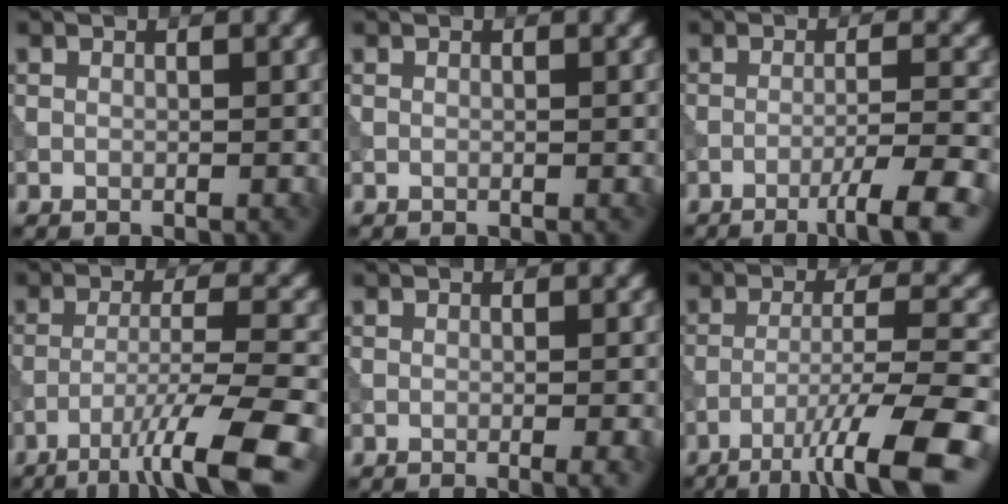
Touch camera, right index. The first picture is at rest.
{"total": 0.0}
{"total": 5.2, "force": [-3.2, 0.5, 4.0], "torque": [-0.065, 0.007, -0.050]}
{"total": 8.0, "force": [-5.3, 0.9, 5.9], "torque": [-0.093, 0.009, -0.085]}
{"total": 2.7, "force": [-0.9, 1.2, 2.3], "torque": [-0.011, 0.003, -0.003]}
{"total": 9.2, "force": [-6.2, 1.2, 6.7], "torque": [-0.108, 0.010, -0.097]}